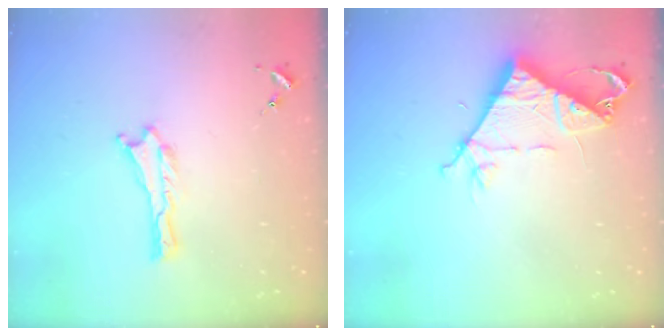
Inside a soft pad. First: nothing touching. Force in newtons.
{"total": 8.8, "press": 8.7, "slide": 0.9}